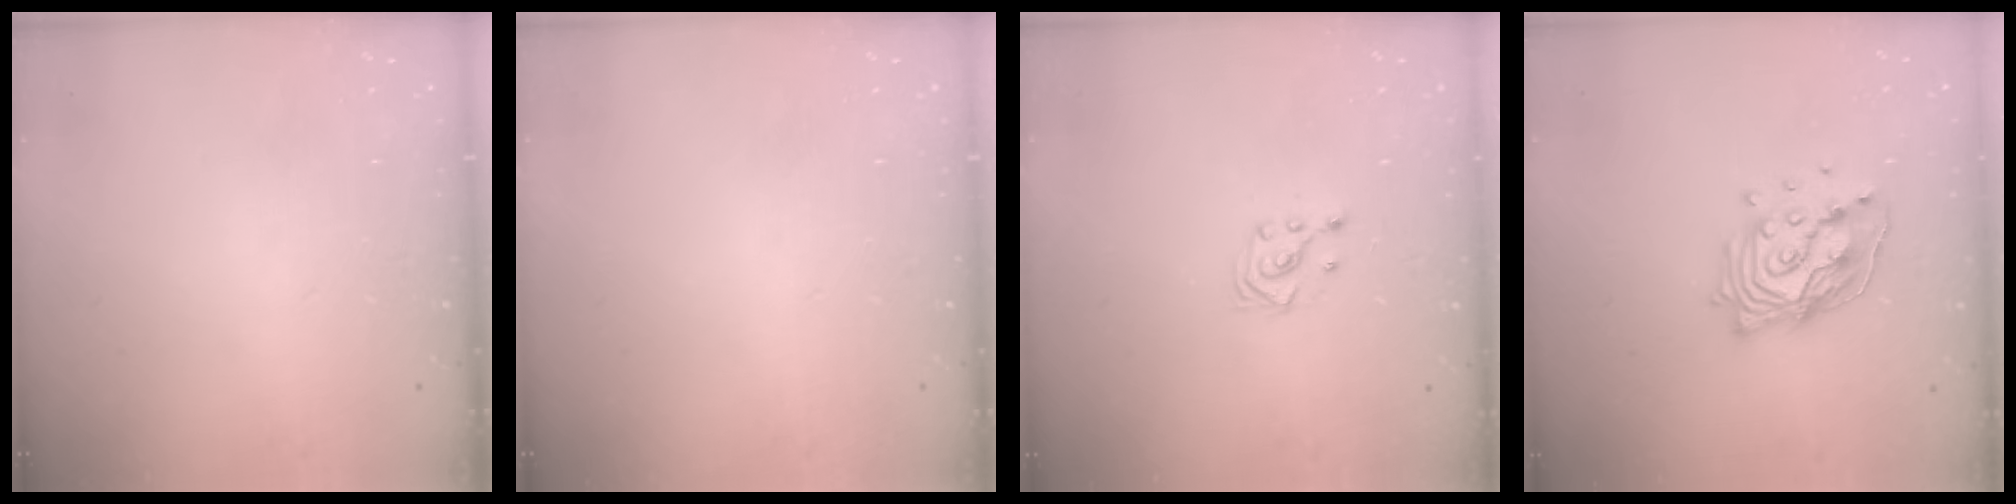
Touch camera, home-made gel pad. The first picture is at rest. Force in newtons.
{"total": 0.0}
{"total": 3.0, "press": 2.8, "slide": 1.0}
{"total": 15.9, "press": 15.9, "slide": 1.5}